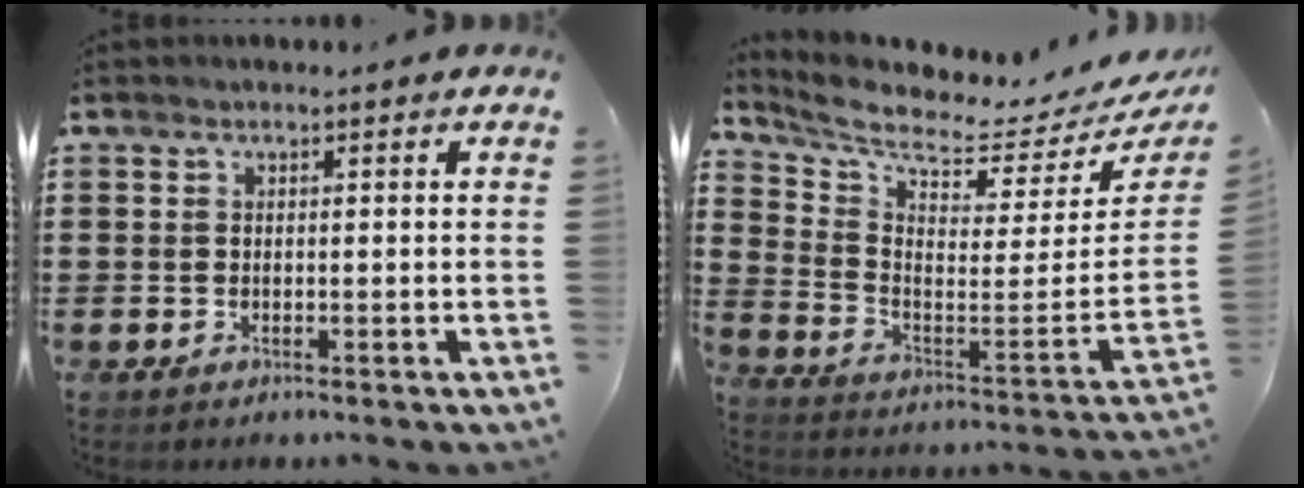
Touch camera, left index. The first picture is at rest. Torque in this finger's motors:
{"motor_torque": [1.24, -0.90, 0.23, 0.07]}